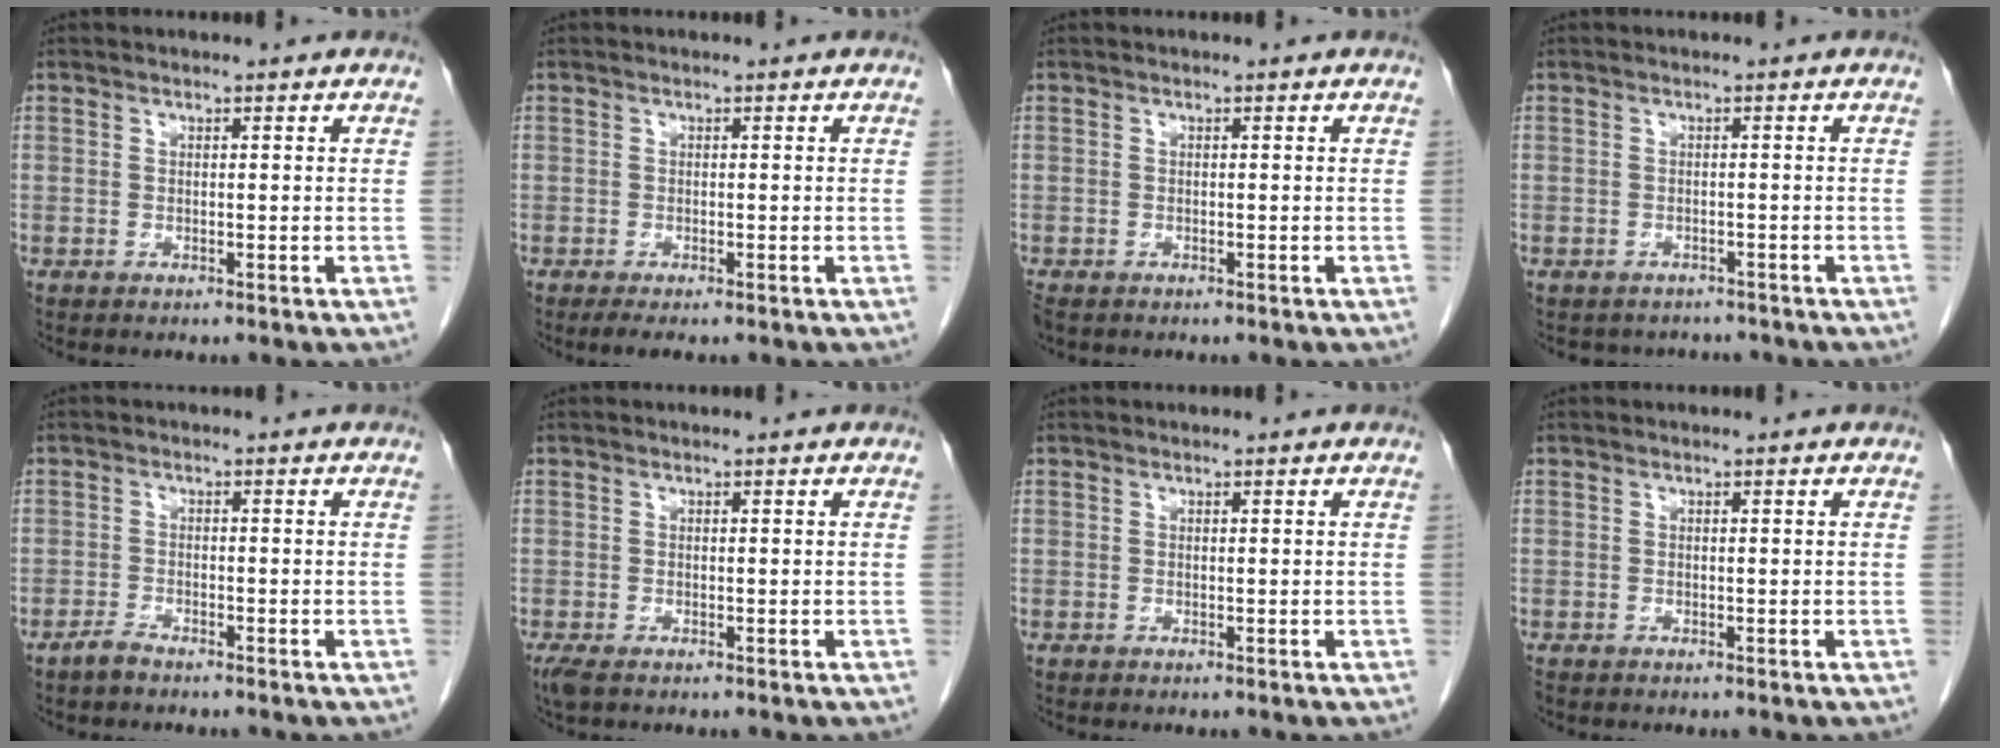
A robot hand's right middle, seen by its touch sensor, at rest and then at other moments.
{"total": 1.9, "force": [-1.4, 0.4, 1.3], "torque": [-0.023, -0.007, -0.020]}
{"total": 2.0, "force": [-1.5, 1.0, 0.8], "torque": [-0.022, -0.005, -0.023]}
{"total": 4.1, "force": [-3.6, 1.8, 0.0], "torque": [-0.002, 0.005, -0.044]}
{"total": 1.7, "force": [-1.6, 0.3, 0.7], "torque": [-0.019, -0.002, -0.029]}
{"total": 2.5, "force": [-1.7, 1.0, 1.6], "torque": [-0.036, -0.009, -0.027]}
{"total": 0.0}
{"total": 0.0}